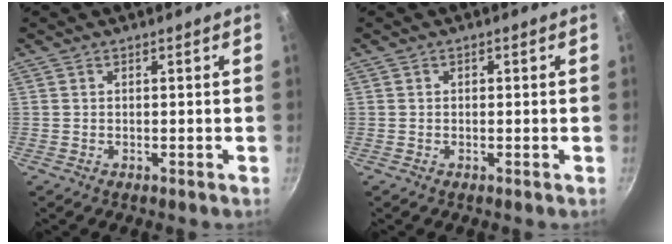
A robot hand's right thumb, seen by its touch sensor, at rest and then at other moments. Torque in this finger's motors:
{"motor_torque": [-0.64, -0.09, -0.11, 0.18, -0.04]}